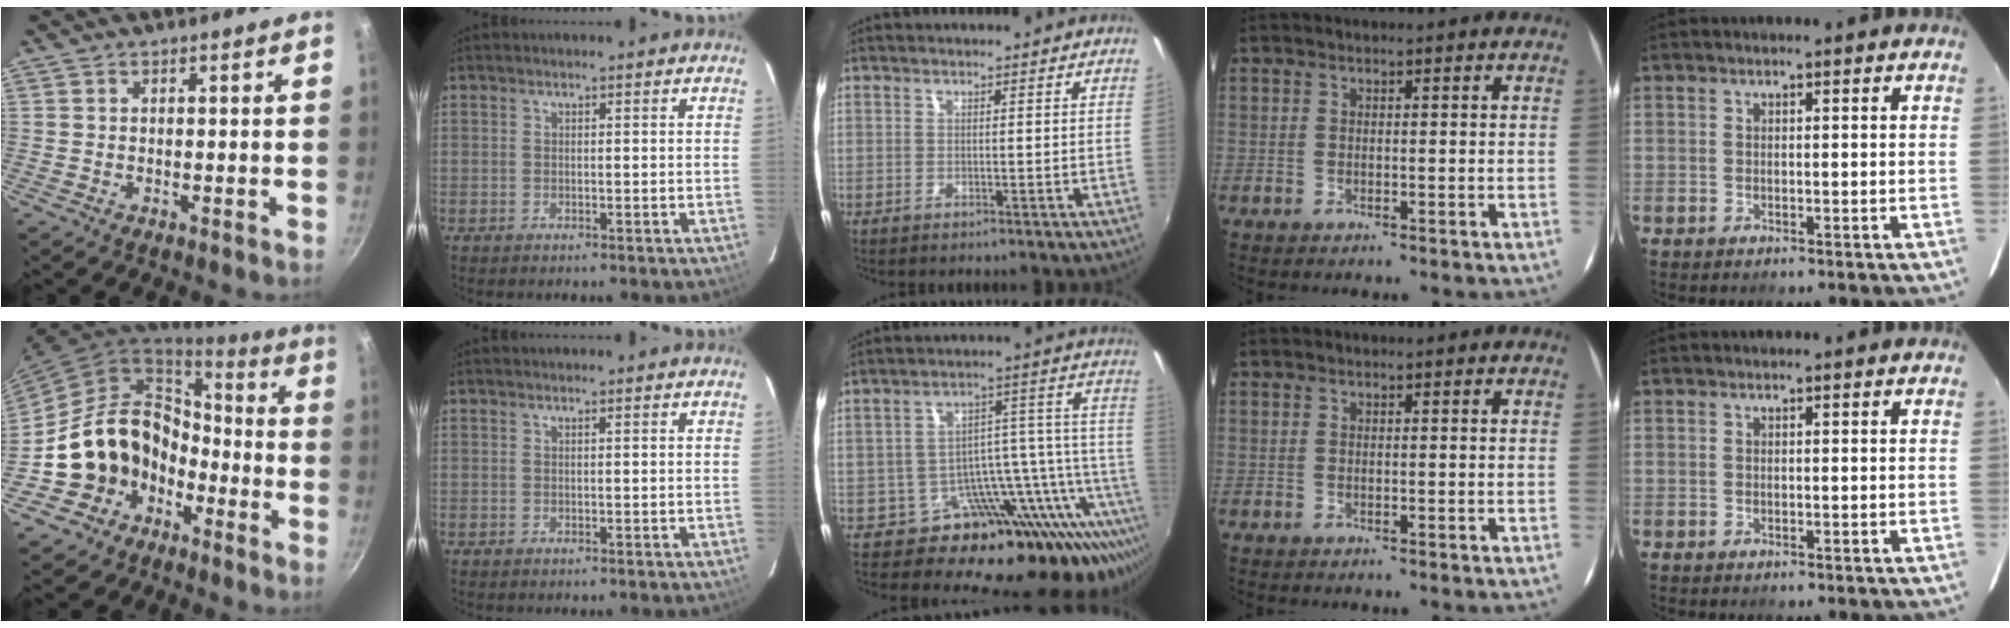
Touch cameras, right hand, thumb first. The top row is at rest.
{"thumb": {"total": 16.5, "force": [-6.1, 13.4, 7.4], "torque": [-0.095, 0.072, -0.095]}, "middle": {"total": 22.6, "force": [-14.4, 10.1, 14.2], "torque": [-0.161, 0.004, -0.208]}}